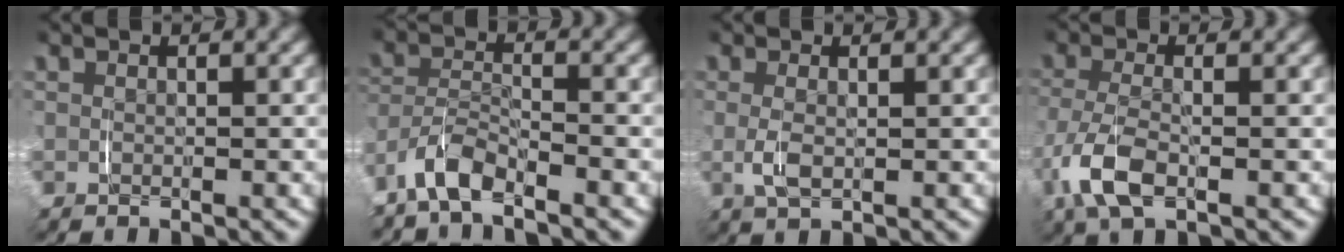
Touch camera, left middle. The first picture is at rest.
{"total": 4.1, "force": [-3.9, 0.7, 0.9], "torque": [-0.020, -0.002, -0.077]}
{"total": 1.4, "force": [-0.3, 0.2, 1.3], "torque": [-0.035, -0.007, 0.000]}
{"total": 4.2, "force": [-2.4, 1.5, 3.2], "torque": [-0.080, -0.015, -0.035]}